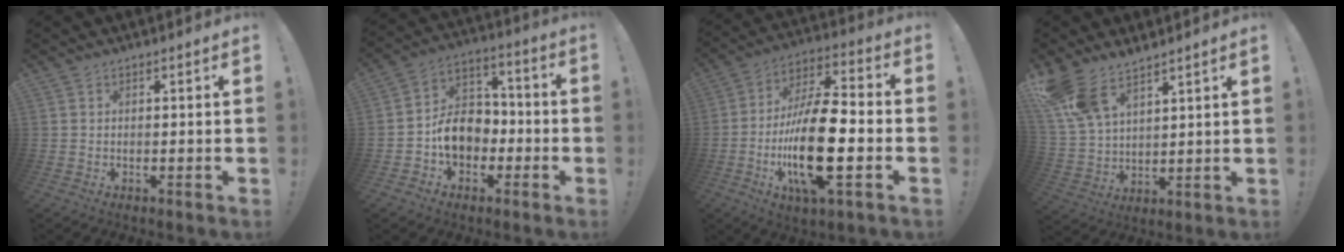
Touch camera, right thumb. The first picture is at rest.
{"total": 12.0, "force": [-3.7, 9.6, 6.3], "torque": [-0.109, 0.040, -0.059]}
{"total": 21.4, "force": [-5.0, 7.7, 19.3], "torque": [-0.371, 0.013, -0.084]}
{"total": 11.8, "force": [9.0, 5.3, 5.4], "torque": [-0.123, -0.041, 0.179]}